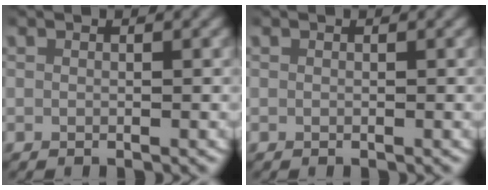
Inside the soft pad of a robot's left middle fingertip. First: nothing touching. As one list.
[{"total": 0.0}]